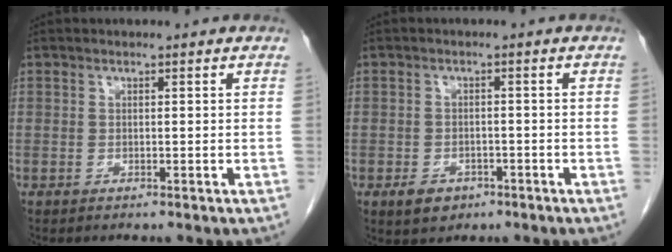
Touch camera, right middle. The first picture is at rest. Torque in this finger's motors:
{"motor_torque": [0.56, -0.41, 0.08, 0.01]}